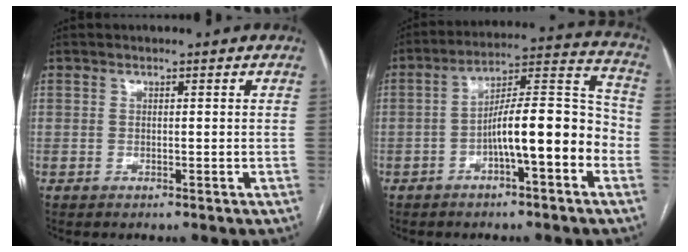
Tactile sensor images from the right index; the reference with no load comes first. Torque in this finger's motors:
{"motor_torque": [1.25, -0.89, 0.68, 0.11]}